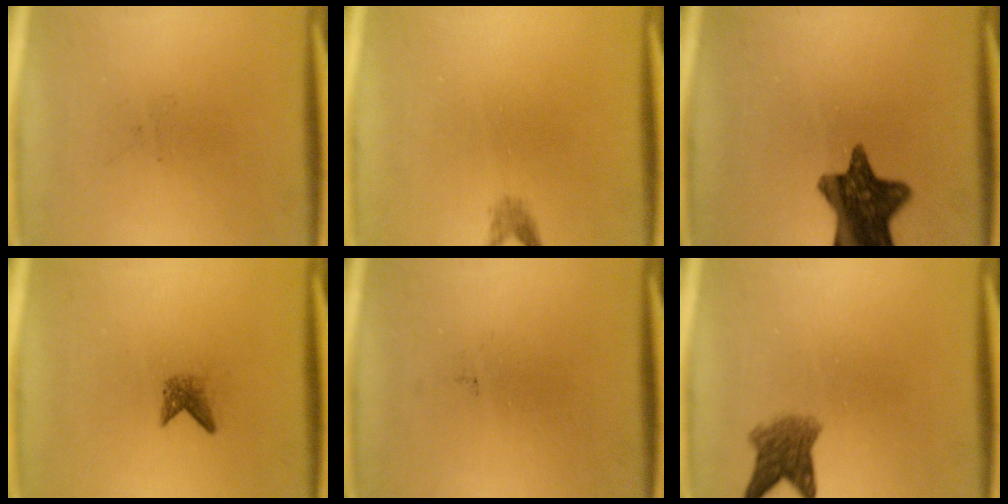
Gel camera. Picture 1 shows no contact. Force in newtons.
{"total": 1.2}
{"total": 12.1}
{"total": 1.6}
{"total": 0.0}
{"total": 4.4}